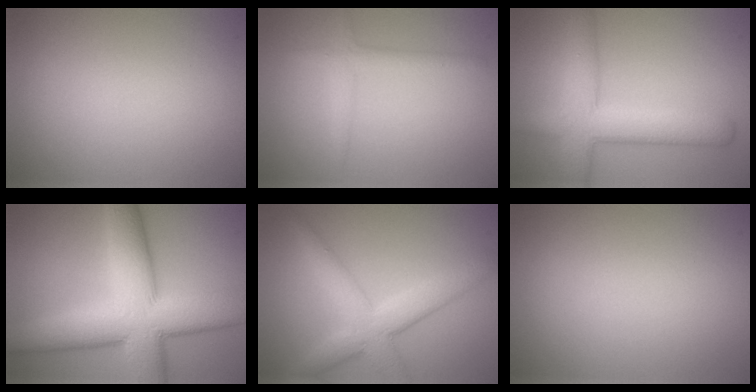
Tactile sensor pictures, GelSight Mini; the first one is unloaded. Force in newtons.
{"total": 1.7, "press": 1.7, "slide": 0.0}
{"total": 6.2, "press": 6.2, "slide": 0.2}
{"total": 12.0, "press": 12.0, "slide": 0.6}
{"total": 5.4, "press": 5.4, "slide": 0.4}
{"total": 0.0}